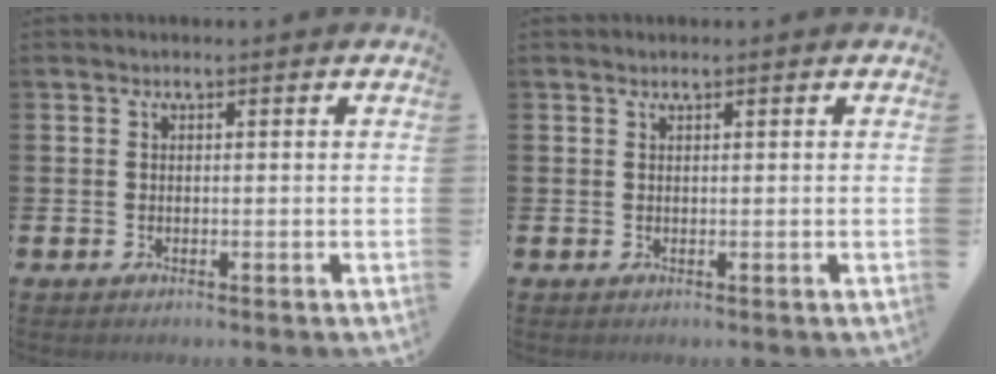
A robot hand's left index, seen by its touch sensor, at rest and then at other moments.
{"total": 0.6, "force": [0.6, 0.0, 0.2], "torque": [-0.002, 0.000, 0.010]}